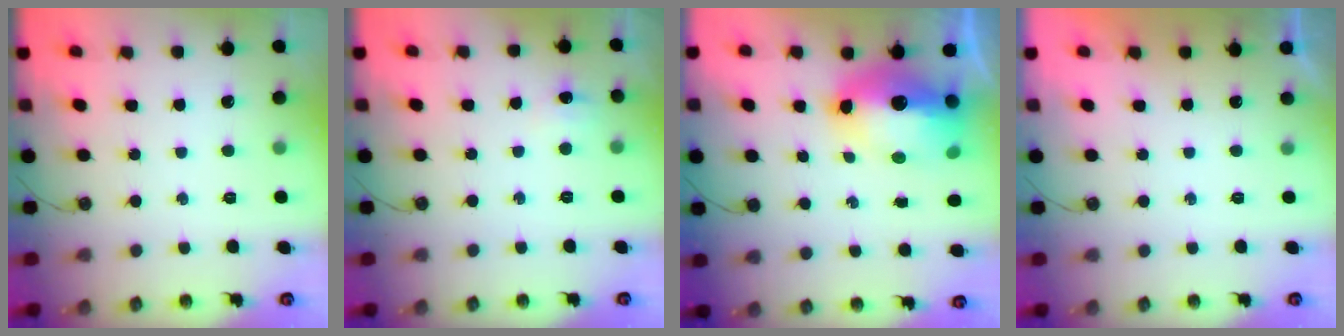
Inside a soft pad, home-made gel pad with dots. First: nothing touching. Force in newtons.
{"total": 4.3, "press": 4.3, "slide": 0.5}
{"total": 15.0, "press": 14.9, "slide": 1.3}
{"total": 0.0}